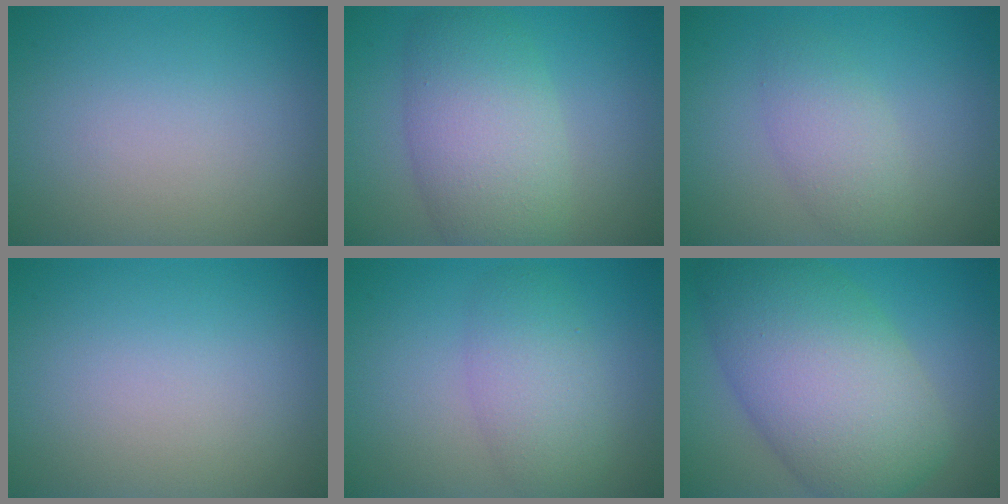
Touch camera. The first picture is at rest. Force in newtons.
{"total": 7.0, "press": 7.0, "slide": 0.1}
{"total": 2.7, "press": 2.7, "slide": 0.0}
{"total": 0.0}
{"total": 3.8, "press": 3.8, "slide": 0.1}
{"total": 11.3, "press": 11.3, "slide": 0.2}